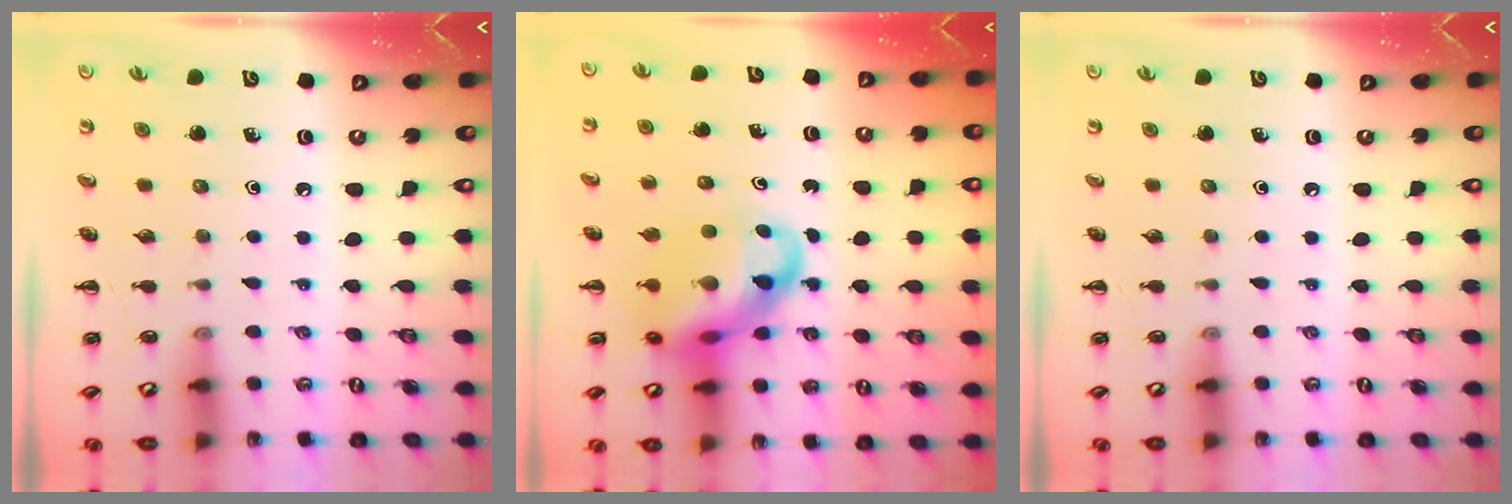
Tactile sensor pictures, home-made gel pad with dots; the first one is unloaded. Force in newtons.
{"total": 13.2, "press": 12.8, "slide": 3.4}
{"total": 0.0}